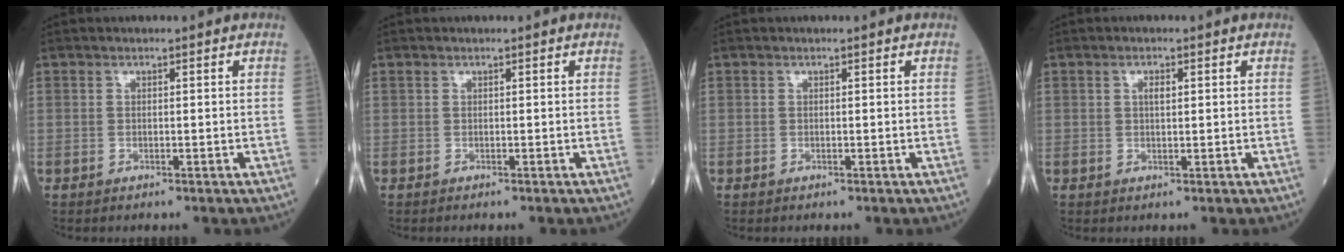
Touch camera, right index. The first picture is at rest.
{"total": 0.0}
{"total": 0.0}
{"total": 1.4, "force": [0.5, 0.5, 1.3], "torque": [-0.024, 0.001, 0.007]}